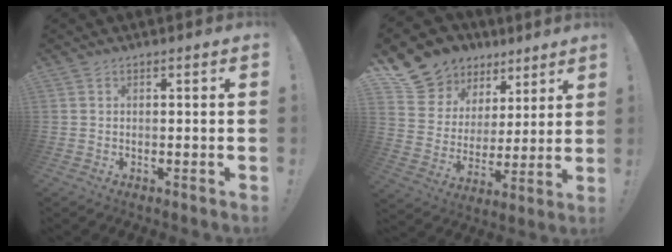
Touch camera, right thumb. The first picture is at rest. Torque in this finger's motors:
{"motor_torque": [0.54, 0.55, 0.48, 0.48, 0.14]}